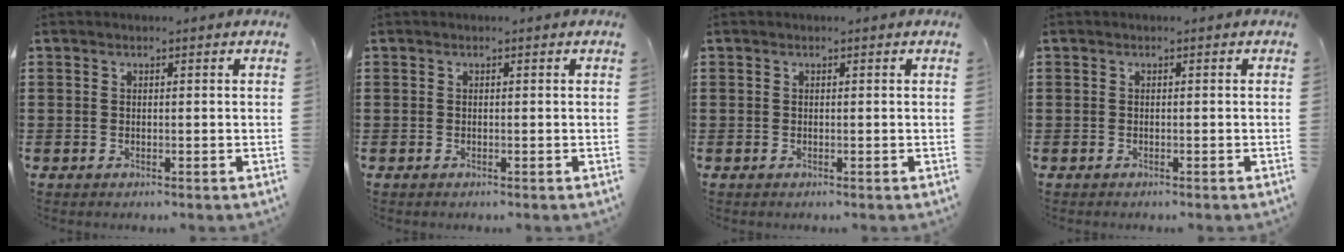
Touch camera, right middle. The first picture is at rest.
{"total": 0.0}
{"total": 0.0}
{"total": 0.0}